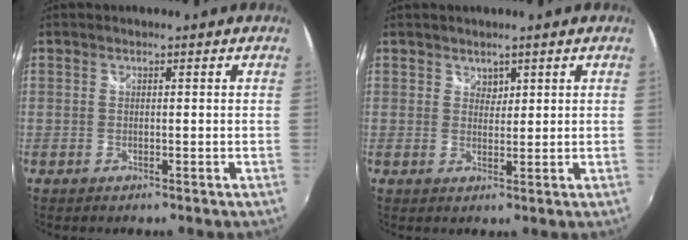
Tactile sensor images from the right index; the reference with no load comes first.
{"total": 1.6, "force": [1.1, 1.1, 0.2], "torque": [0.002, 0.002, 0.018]}